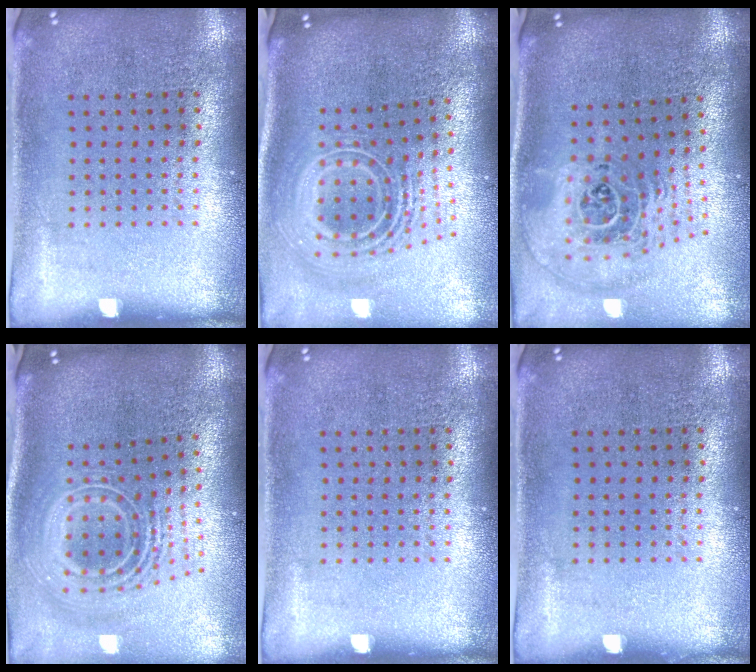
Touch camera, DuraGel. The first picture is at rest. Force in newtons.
{"total": 2.8, "press": 1.9, "slide": 2.0}
{"total": 2.5, "press": 1.8, "slide": 1.8}
{"total": 2.8, "press": 1.9, "slide": 2.0}
{"total": 0.0}
{"total": 0.0}